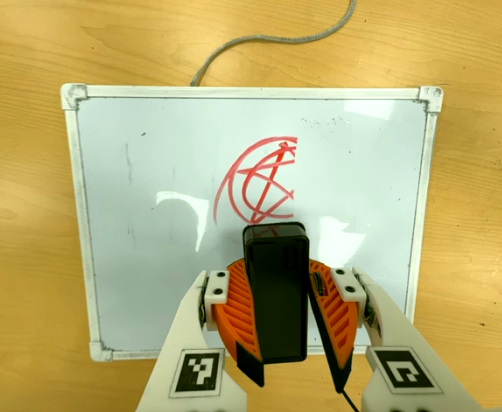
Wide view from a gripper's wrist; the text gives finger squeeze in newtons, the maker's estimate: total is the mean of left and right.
{"total": 11.5, "left": 11.6, "right": 11.4}